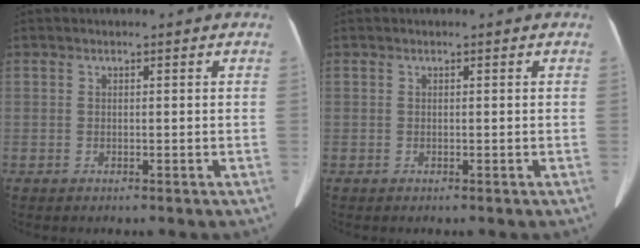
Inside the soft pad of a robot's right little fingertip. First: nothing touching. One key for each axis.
{"total": 0.0}